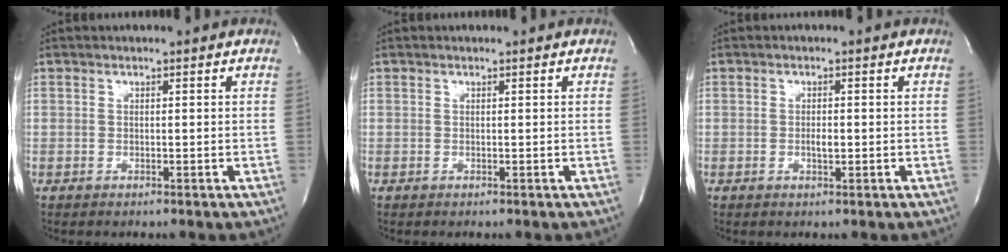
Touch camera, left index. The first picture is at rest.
{"total": 0.0}
{"total": 1.5, "force": [-0.3, 0.5, 1.4], "torque": [-0.026, 0.000, -0.004]}